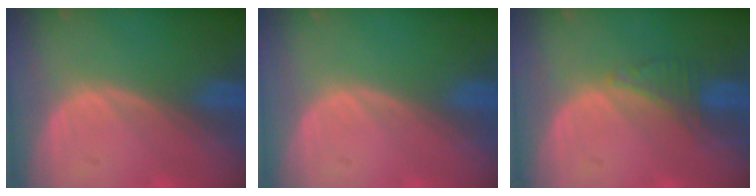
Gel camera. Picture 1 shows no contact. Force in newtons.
{"total": 0.0}
{"total": 2.5, "press": 2.5, "slide": 0.2}